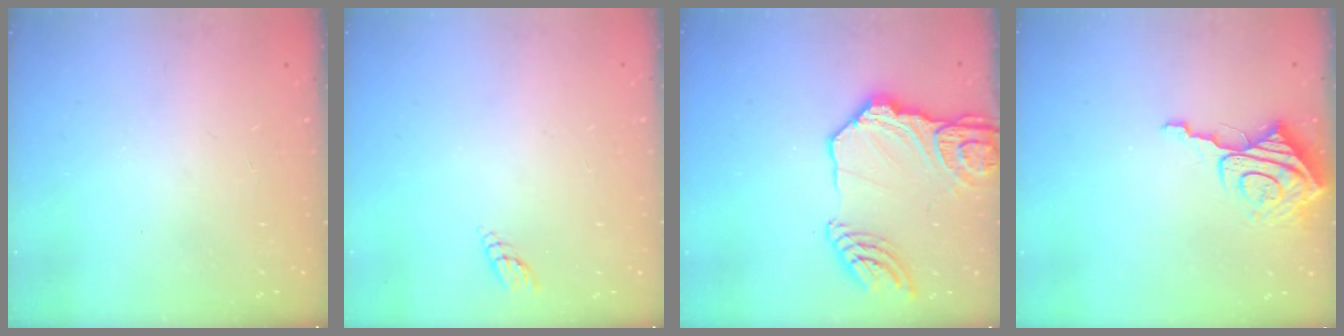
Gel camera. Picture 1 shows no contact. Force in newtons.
{"total": 2.9, "press": 2.9, "slide": 0.3}
{"total": 19.1, "press": 19.0, "slide": 1.3}
{"total": 9.7, "press": 9.6, "slide": 1.1}